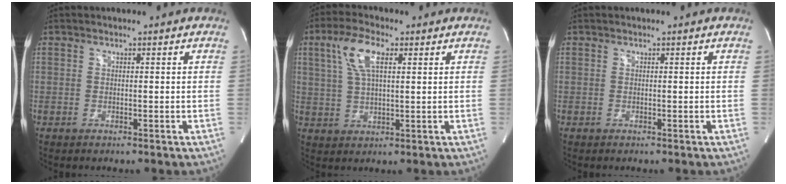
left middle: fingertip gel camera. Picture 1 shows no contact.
{"total": 7.7, "force": [3.0, 2.4, 6.6], "torque": [-0.144, 0.016, 0.061]}
{"total": 0.0}